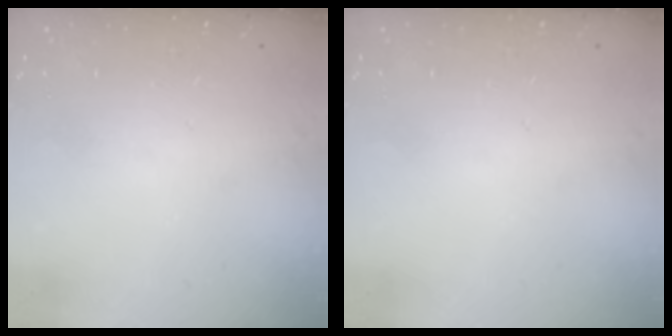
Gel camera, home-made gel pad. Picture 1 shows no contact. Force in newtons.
{"total": 0.0}